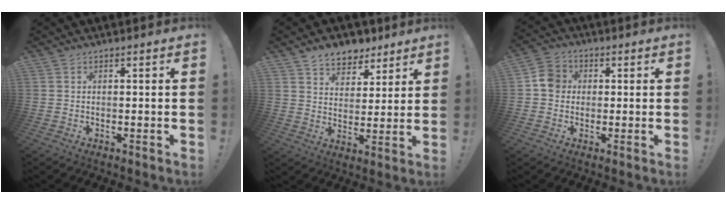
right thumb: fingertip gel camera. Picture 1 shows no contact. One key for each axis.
{"total": 8.5, "fx": 6.6, "fy": 5.1, "fz": 1.7, "tx": -0.019, "ty": -0.051, "tz": 0.127}
{"total": 6.6, "fx": 0.3, "fy": 5.9, "fz": 3.0, "tx": -0.040, "ty": 0.021, "tz": 0.009}